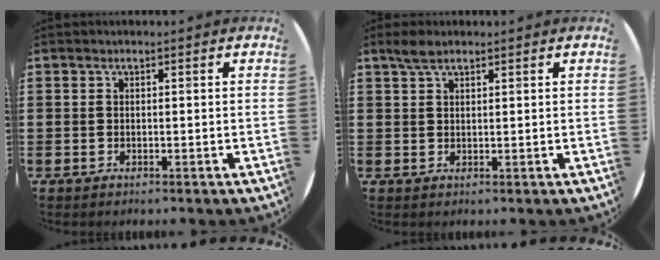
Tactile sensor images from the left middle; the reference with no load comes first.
{"total": 2.4, "force": [1.9, 0.8, 1.2], "torque": [-0.019, 0.002, 0.033]}